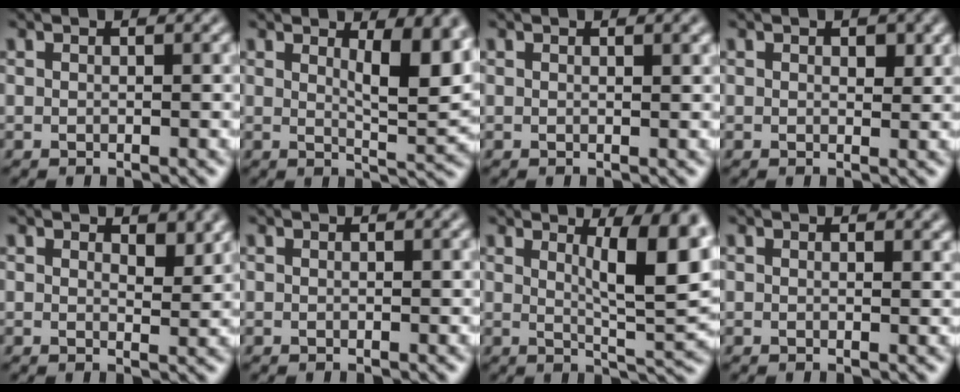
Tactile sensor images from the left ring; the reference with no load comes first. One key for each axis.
{"total": 6.0, "fx": 2.2, "fy": 1.7, "fz": 5.2, "tx": -0.070, "ty": -0.009, "tz": 0.036}
{"total": 1.1, "fx": 0.6, "fy": 0.2, "fz": 0.8, "tx": -0.009, "ty": 0.002, "tz": 0.009}
{"total": 1.2, "fx": 0.5, "fy": 0.7, "fz": 0.9, "tx": -0.008, "ty": -0.004, "tz": 0.008}
{"total": 1.8, "fx": 1.2, "fy": 0.8, "fz": 1.2, "tx": -0.017, "ty": -0.007, "tz": 0.021}
{"total": 0.0}
{"total": 8.3, "fx": 2.7, "fy": 2.1, "fz": 7.6, "tx": -0.099, "ty": -0.005, "tz": 0.045}
{"total": 0.6, "fx": 0.4, "fy": 0.2, "fz": 0.4, "tx": -0.004, "ty": -0.002, "tz": 0.006}